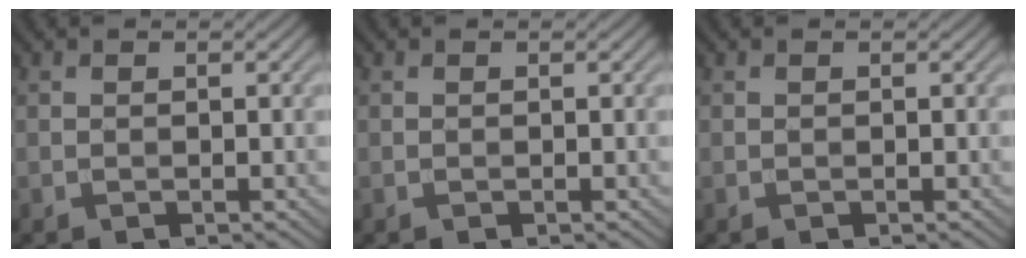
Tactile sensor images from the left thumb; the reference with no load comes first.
{"total": 0.0}
{"total": 0.0}